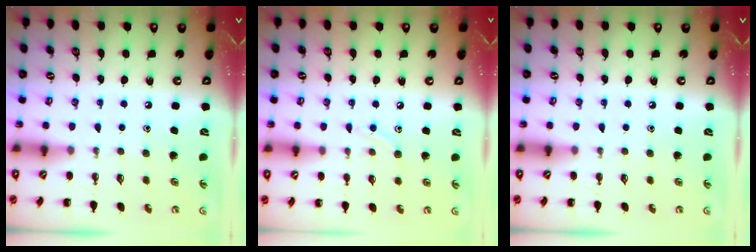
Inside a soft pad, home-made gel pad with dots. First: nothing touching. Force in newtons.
{"total": 7.3, "press": 7.0, "slide": 1.9}
{"total": 0.0}